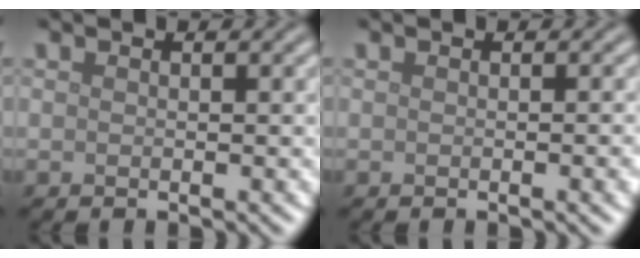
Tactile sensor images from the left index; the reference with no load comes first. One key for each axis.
{"total": 1.6, "fx": -0.2, "fy": 0.4, "fz": 1.6, "tx": -0.016, "ty": 0.000, "tz": -0.003}